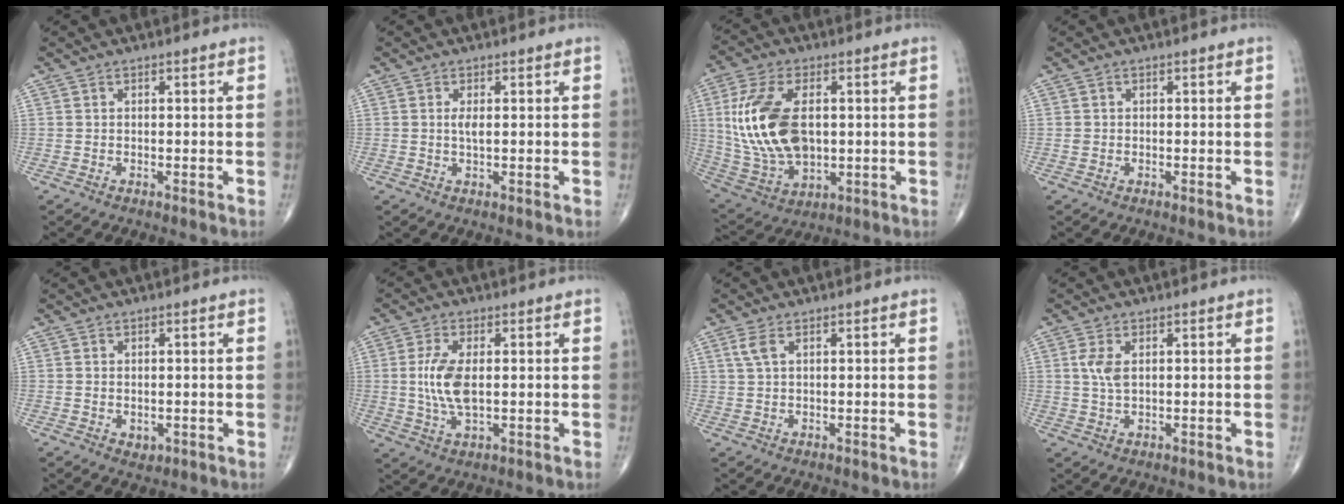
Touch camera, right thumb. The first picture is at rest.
{"total": 1.8, "force": [0.3, 0.5, 1.7], "torque": [-0.037, -0.003, 0.007]}
{"total": 18.3, "force": [1.9, 10.5, 14.9], "torque": [-0.306, -0.012, 0.047]}
{"total": 0.7, "force": [0.0, 0.7, 0.2], "torque": [-0.001, 0.001, 0.001]}
{"total": 1.8, "force": [-0.3, 1.4, 1.1], "torque": [-0.012, -0.003, 0.001]}
{"total": 7.7, "force": [0.5, 3.3, 6.9], "torque": [-0.153, -0.008, 0.010]}
{"total": 2.4, "force": [1.1, 0.9, 1.9], "torque": [-0.052, 0.011, 0.029]}
{"total": 3.5, "force": [0.8, 1.8, 2.9], "torque": [-0.066, -0.001, 0.019]}